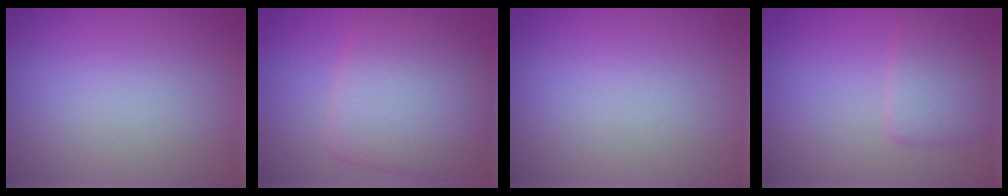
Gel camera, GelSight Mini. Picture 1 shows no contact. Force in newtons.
{"total": 7.5, "press": 7.5, "slide": 0.1}
{"total": 0.0}
{"total": 2.8, "press": 2.8, "slide": 0.3}